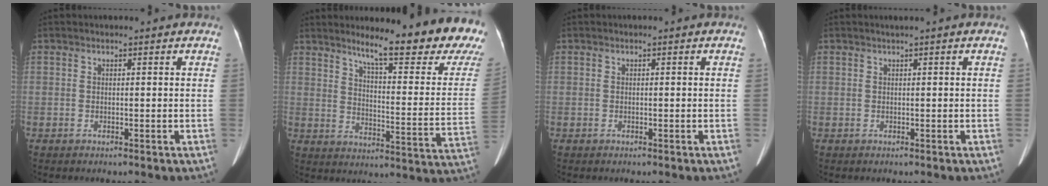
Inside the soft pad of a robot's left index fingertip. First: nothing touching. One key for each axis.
{"total": 20.4, "fx": 17.0, "fy": 1.2, "fz": 11.1, "tx": -0.146, "ty": -0.083, "tz": 0.210}
{"total": 0.0}
{"total": 0.6, "fx": 0.4, "fy": -0.2, "fz": 0.4, "tx": -0.015, "ty": -0.001, "tz": 0.014}